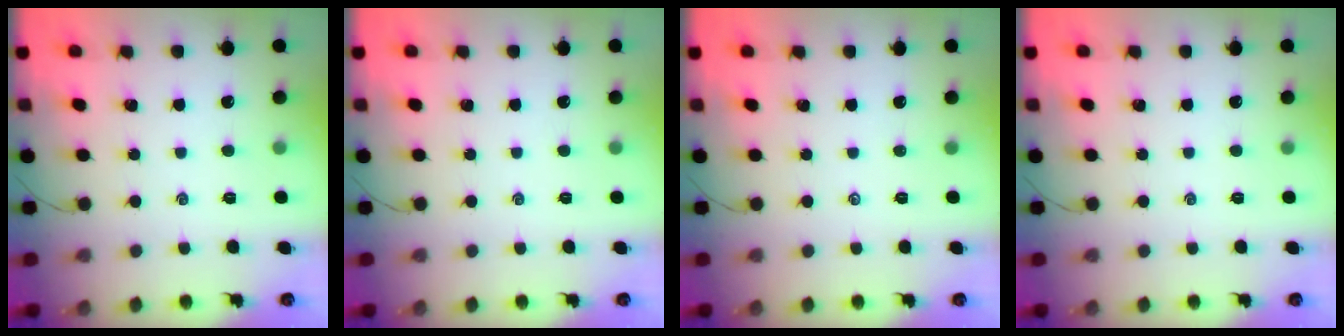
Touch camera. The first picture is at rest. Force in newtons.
{"total": 0.0}
{"total": 0.0}
{"total": 0.0}